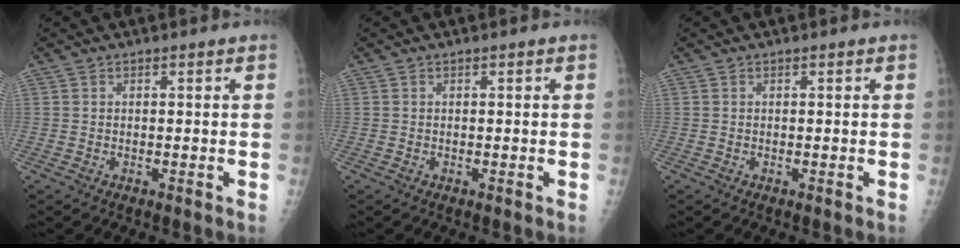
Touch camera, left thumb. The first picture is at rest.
{"total": 0.0}
{"total": 0.0}